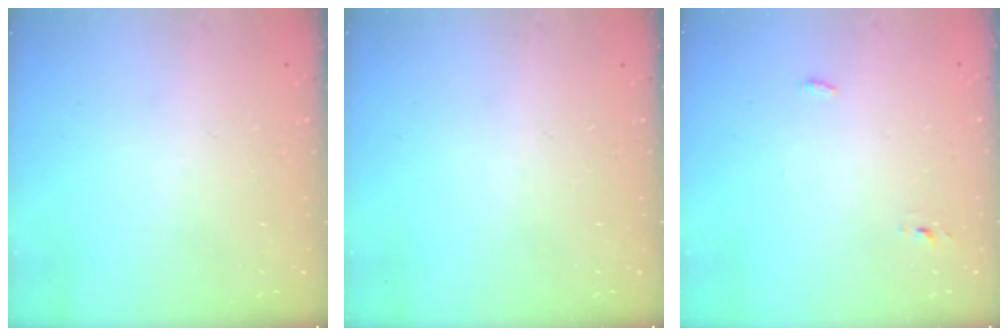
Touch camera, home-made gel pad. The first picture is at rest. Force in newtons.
{"total": 0.0}
{"total": 2.8, "press": 2.6, "slide": 0.9}